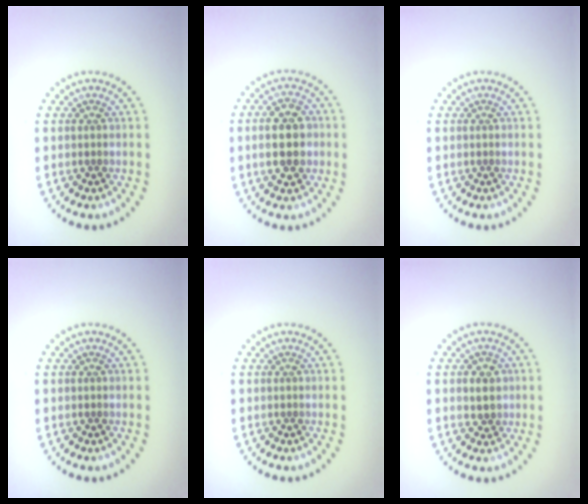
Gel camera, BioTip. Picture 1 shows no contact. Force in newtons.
{"total": 5.1, "press": 5.1, "slide": 0.3}
{"total": 0.0}
{"total": 0.0}
{"total": 0.0}
{"total": 2.0, "press": 1.9, "slide": 0.5}